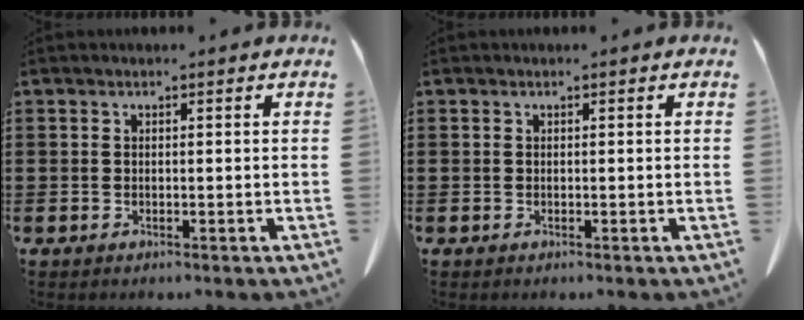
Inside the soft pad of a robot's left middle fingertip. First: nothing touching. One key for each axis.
{"total": 0.0}